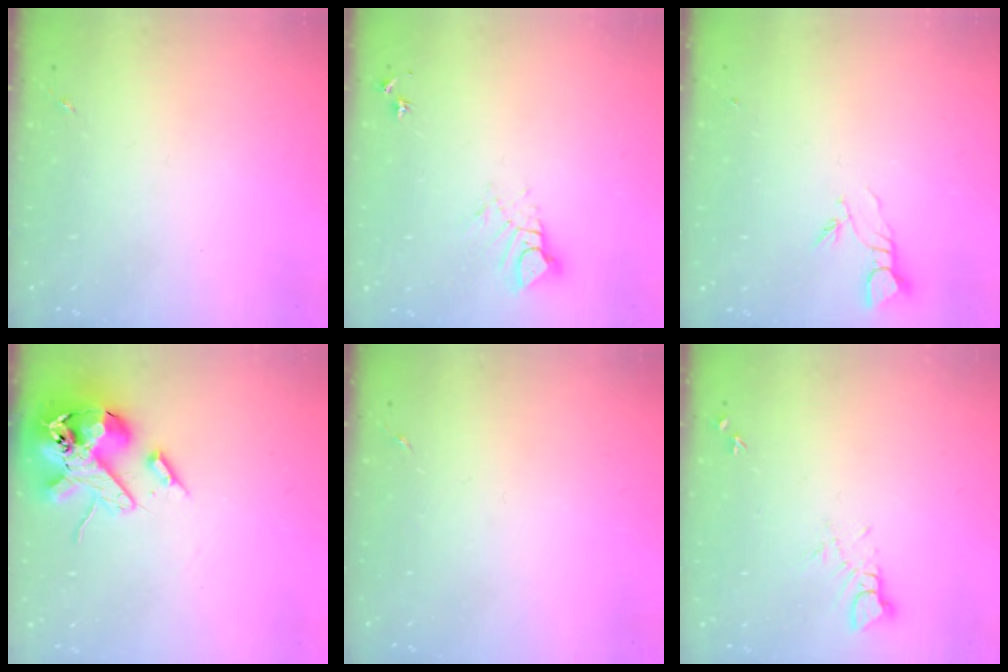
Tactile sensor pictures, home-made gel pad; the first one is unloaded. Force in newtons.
{"total": 6.6, "press": 6.6, "slide": 0.4}
{"total": 3.4, "press": 3.4, "slide": 0.2}
{"total": 16.9, "press": 16.7, "slide": 2.8}
{"total": 0.0}
{"total": 5.9, "press": 5.9, "slide": 0.6}